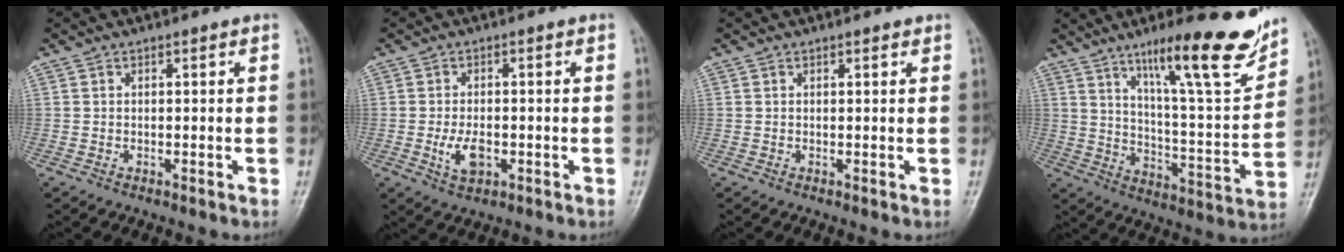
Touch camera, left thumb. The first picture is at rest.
{"total": 4.6, "force": [-1.1, 2.6, 3.7], "torque": [-0.067, -0.002, -0.016]}
{"total": 0.8, "force": [0.6, 0.3, 0.4], "torque": [-0.007, -0.003, 0.007]}
{"total": 19.9, "force": [13.2, 3.5, 14.4], "torque": [-0.184, -0.071, 0.208]}